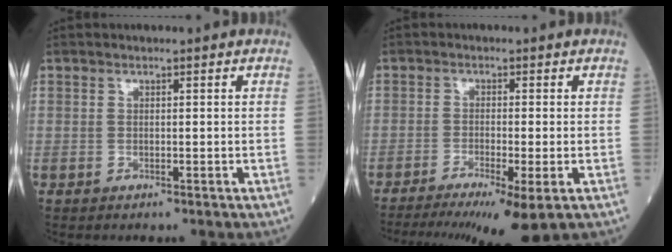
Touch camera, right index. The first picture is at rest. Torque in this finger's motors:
{"motor_torque": [0.26, -0.36, 0.26, 0.11]}